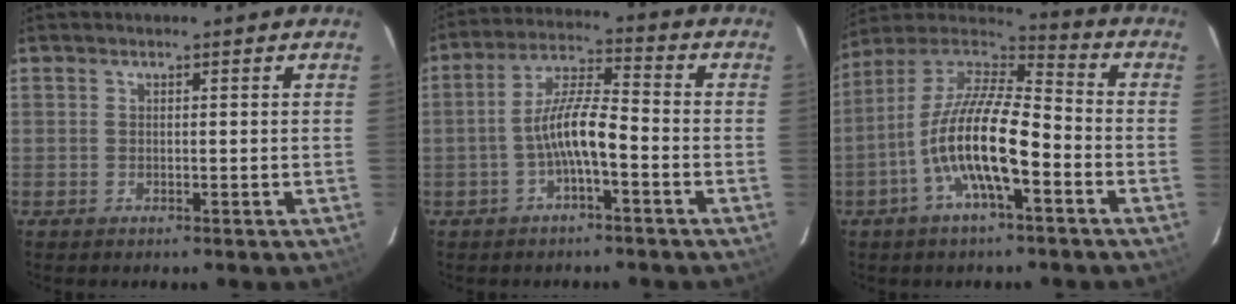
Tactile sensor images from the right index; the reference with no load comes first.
{"total": 7.7, "force": [-2.9, 1.5, 7.0], "torque": [-0.146, 0.015, -0.053]}
{"total": 15.7, "force": [-5.7, 4.4, 14.0], "torque": [-0.267, -0.006, -0.114]}